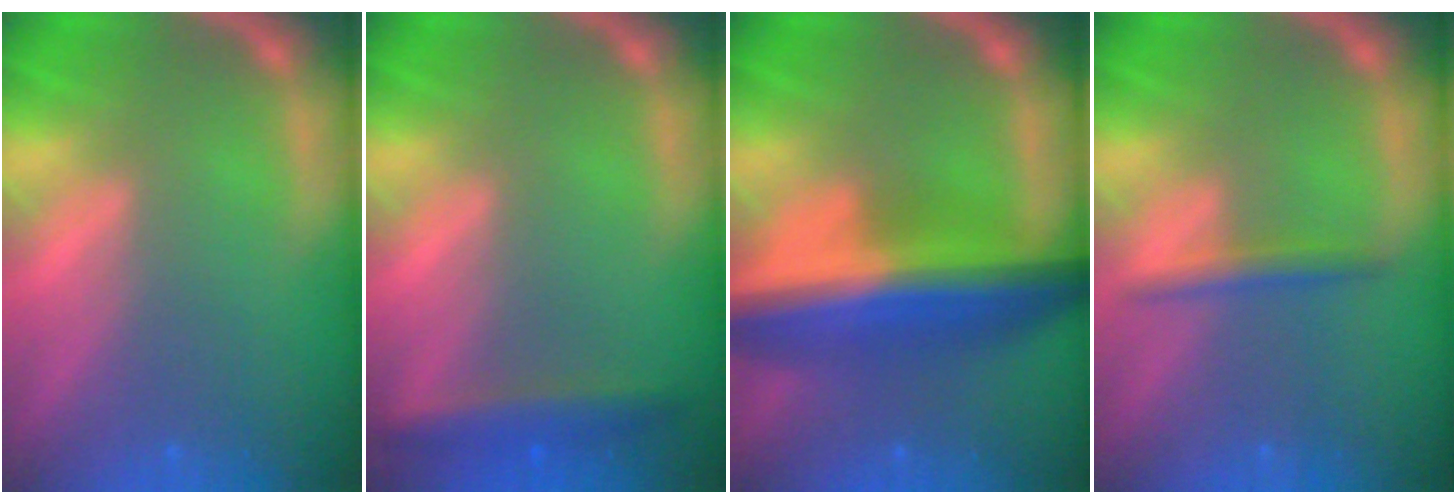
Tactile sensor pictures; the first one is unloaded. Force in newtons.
{"total": 3.0}
{"total": 10.0}
{"total": 1.9}